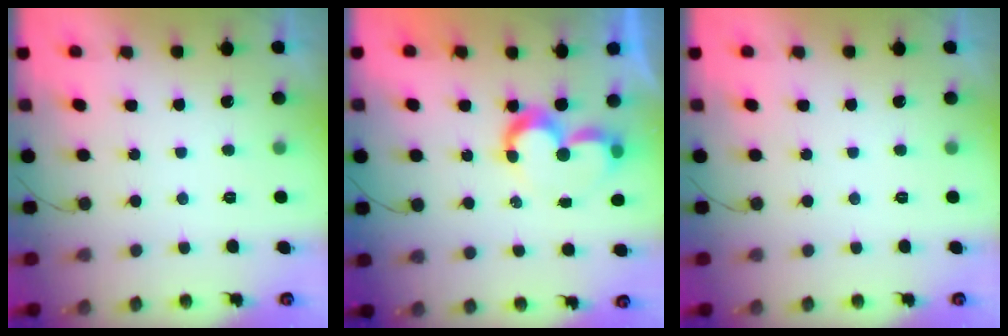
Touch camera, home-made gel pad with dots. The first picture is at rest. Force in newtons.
{"total": 8.6, "press": 8.5, "slide": 0.8}
{"total": 0.0}